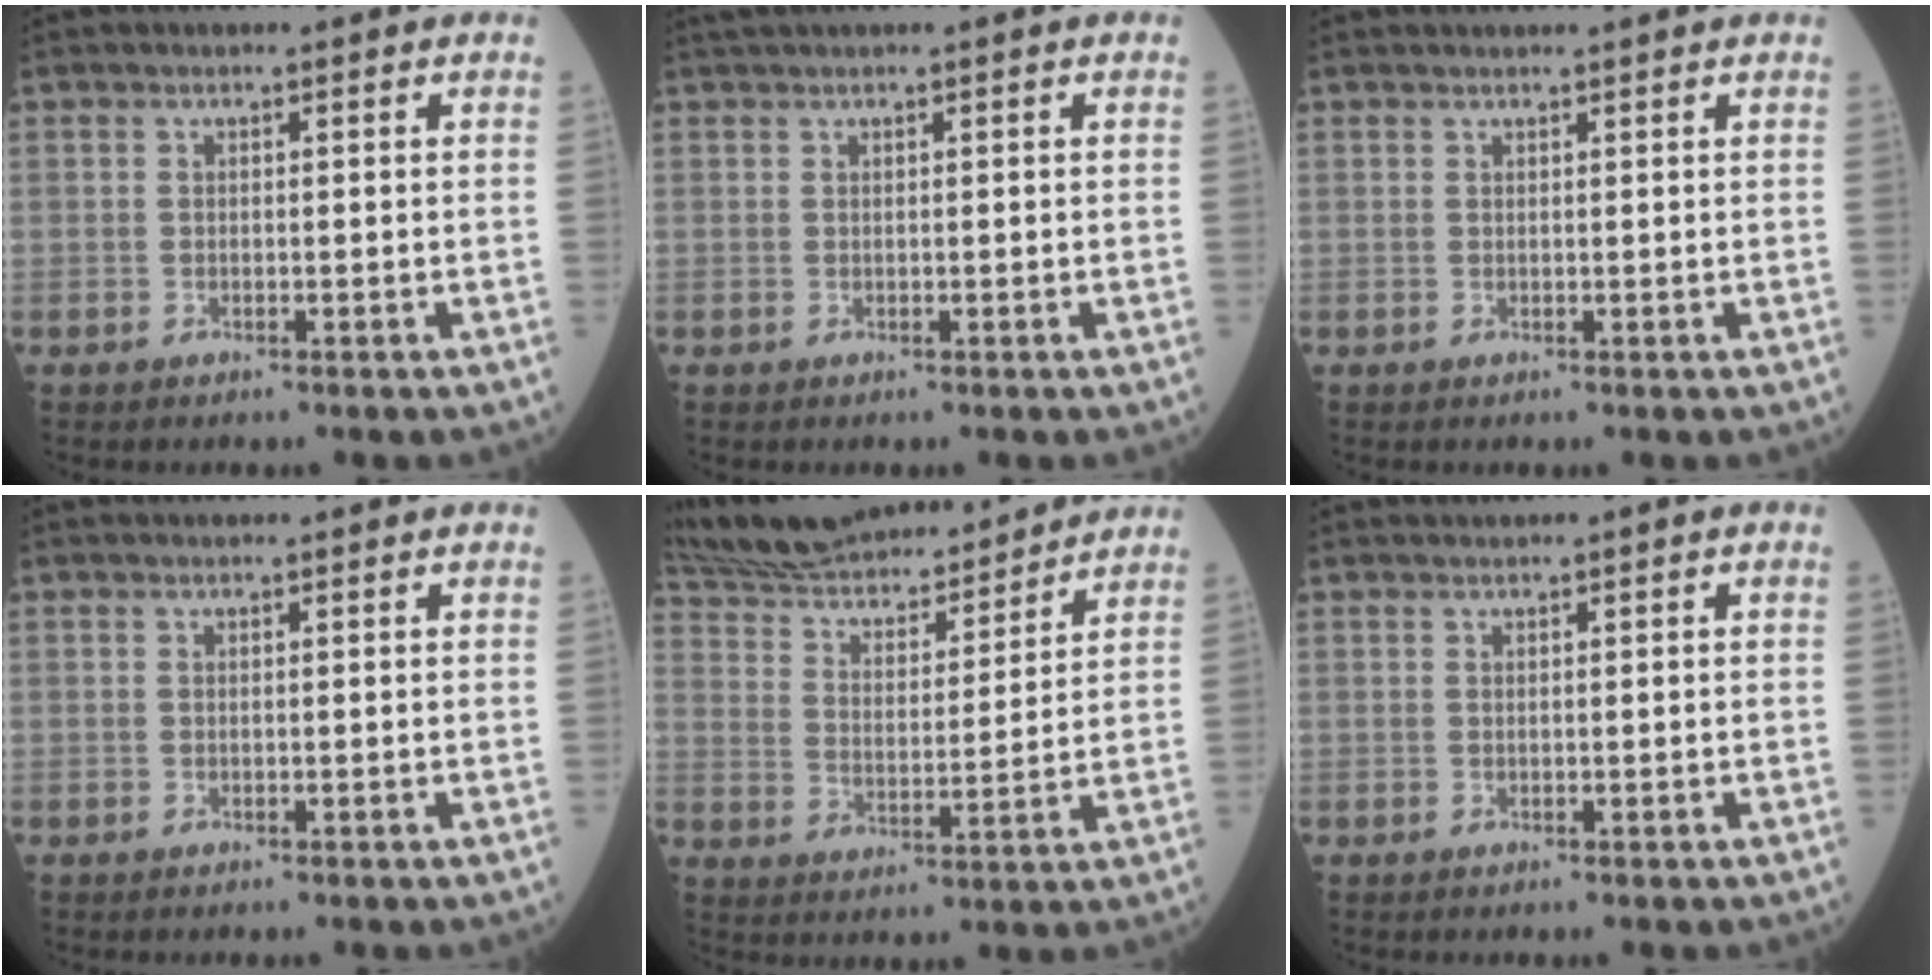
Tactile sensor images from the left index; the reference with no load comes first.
{"total": 1.4, "force": [1.0, -0.2, 0.9], "torque": [-0.021, 0.017, 0.024]}
{"total": 2.8, "force": [2.6, -0.3, 1.0], "torque": [-0.012, 0.018, 0.036]}
{"total": 1.1, "force": [1.0, -0.1, 0.3], "torque": [-0.004, 0.012, 0.018]}
{"total": 21.6, "force": [20.0, 3.8, 7.2], "torque": [-0.133, 0.016, 0.309]}
{"total": 0.6, "force": [0.4, -0.1, 0.4], "torque": [-0.009, 0.008, 0.013]}